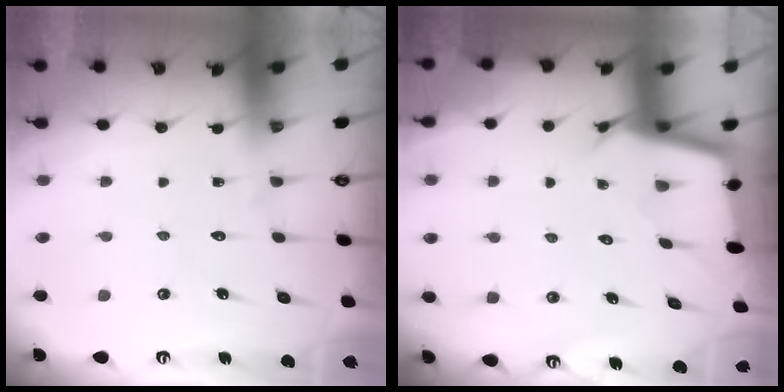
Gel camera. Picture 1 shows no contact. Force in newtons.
{"total": 2.6, "press": 2.6, "slide": 0.2}